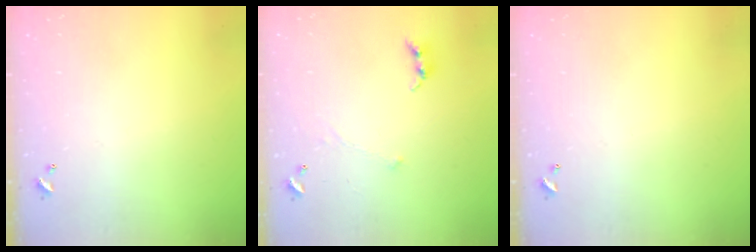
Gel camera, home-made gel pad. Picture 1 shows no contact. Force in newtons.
{"total": 0.6, "press": 0.6, "slide": 0.3}
{"total": 0.0}